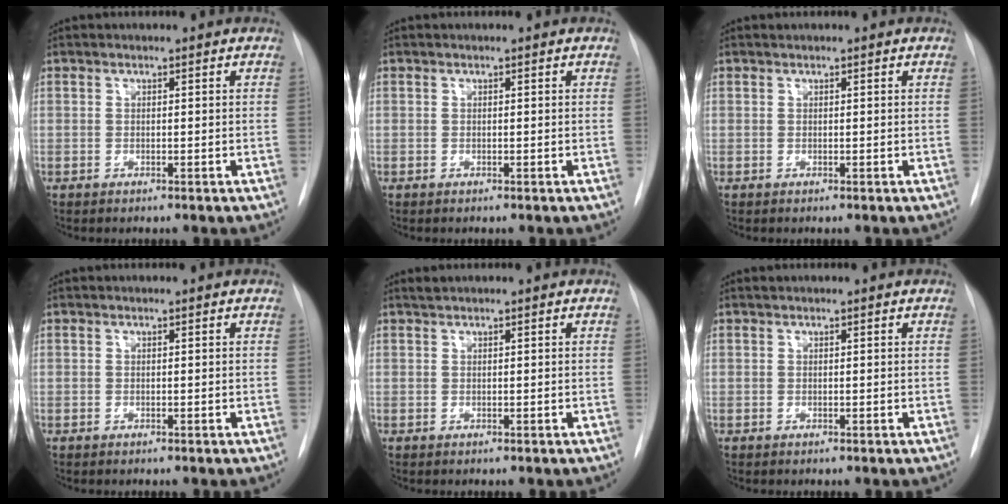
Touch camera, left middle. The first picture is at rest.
{"total": 0.0}
{"total": 0.0}
{"total": 0.0}
{"total": 0.6, "force": [0.5, 0.0, 0.1], "torque": [-0.005, 0.006, 0.013]}
{"total": 0.0}